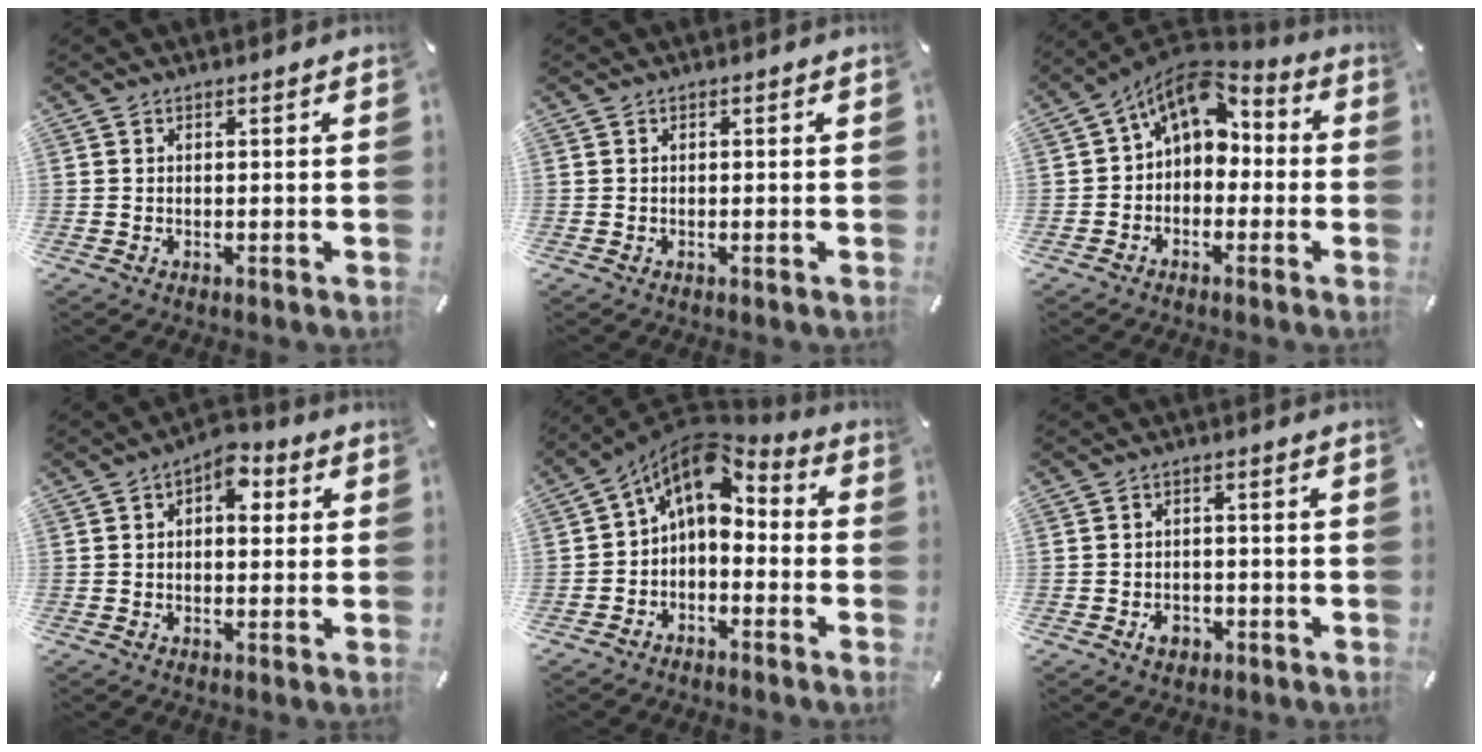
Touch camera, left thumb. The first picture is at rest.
{"total": 0.0}
{"total": 9.7, "force": [3.7, 6.7, 5.9], "torque": [-0.114, -0.016, 0.071]}
{"total": 6.3, "force": [1.7, 3.9, 4.7], "torque": [-0.047, -0.005, 0.019]}
{"total": 8.7, "force": [2.0, 6.0, 6.0], "torque": [-0.108, -0.025, 0.035]}
{"total": 3.8, "force": [-1.7, 2.8, 1.8], "torque": [-0.030, 0.007, -0.031]}